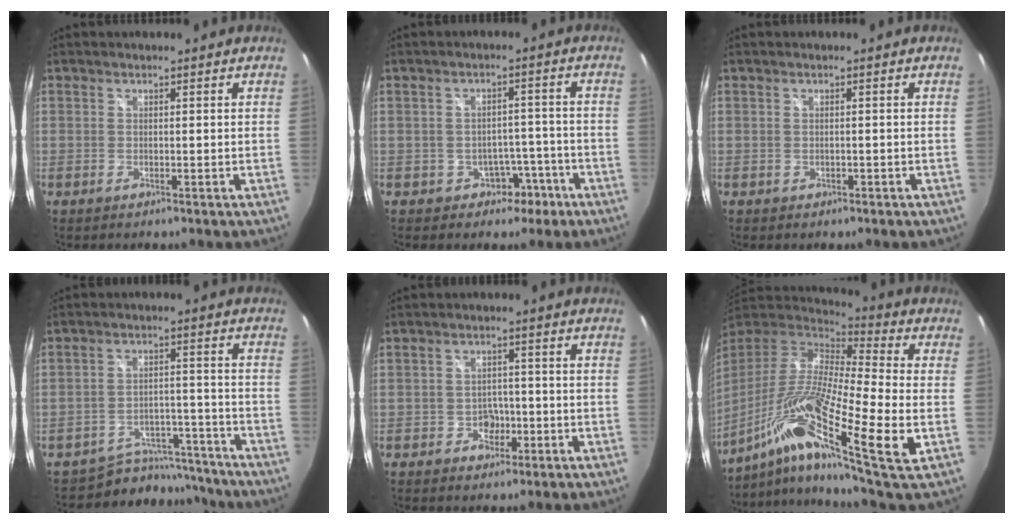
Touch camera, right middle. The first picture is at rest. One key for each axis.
{"total": 5.1, "fx": -2.9, "fy": 3.9, "fz": 1.3, "tx": -0.031, "ty": 0.022, "tz": -0.026}
{"total": 0.9, "fx": -0.4, "fy": 0.8, "fz": 0.2, "tx": -0.002, "ty": -0.002, "tz": -0.003}
{"total": 11.2, "fx": -10.3, "fy": 4.3, "fz": 0.8, "tx": -0.027, "ty": 0.026, "tz": -0.144}
{"total": 3.3, "fx": -1.5, "fy": 2.8, "fz": 0.9, "tx": -0.020, "ty": 0.008, "tz": -0.018}
{"total": 23.7, "fx": -9.1, "fy": 2.6, "fz": 21.7, "tx": -0.370, "ty": -0.053, "tz": -0.183}